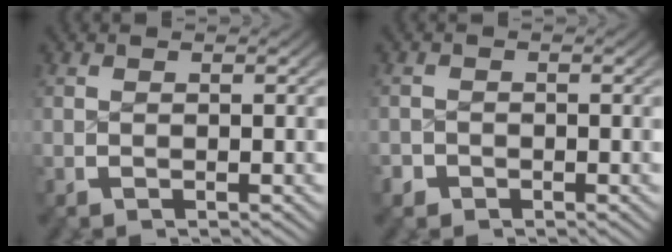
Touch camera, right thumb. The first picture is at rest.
{"total": 1.4, "force": [-1.1, 0.9, -0.1], "torque": [0.002, -0.007, -0.020]}